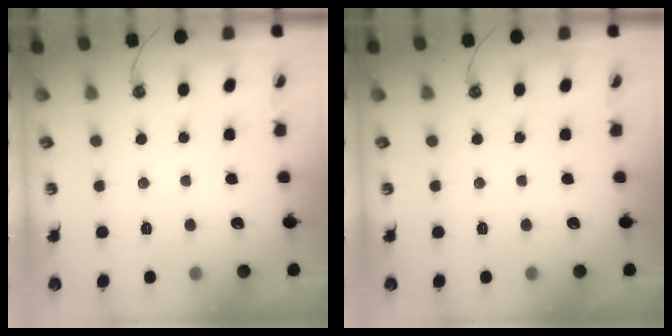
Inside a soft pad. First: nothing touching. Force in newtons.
{"total": 0.0}